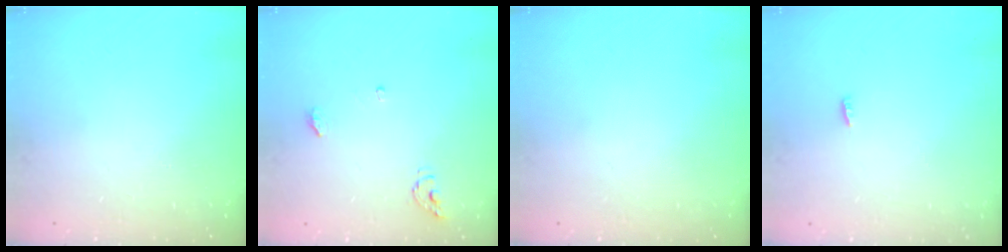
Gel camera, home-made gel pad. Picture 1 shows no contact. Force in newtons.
{"total": 4.3, "press": 4.3, "slide": 0.4}
{"total": 0.0}
{"total": 2.3, "press": 2.1, "slide": 0.8}